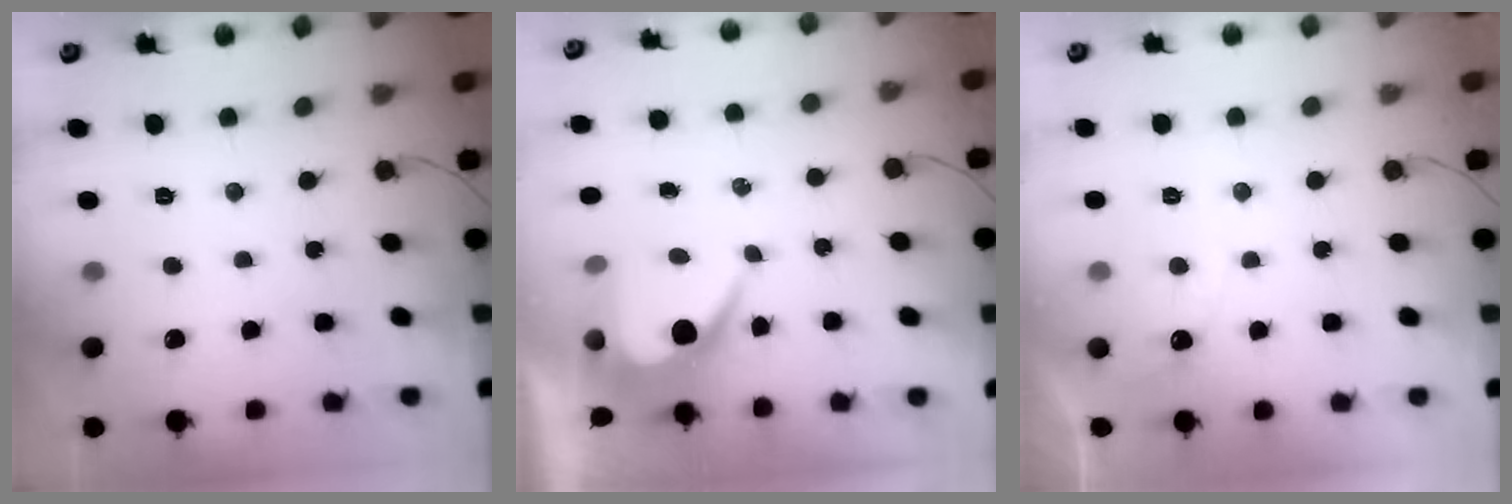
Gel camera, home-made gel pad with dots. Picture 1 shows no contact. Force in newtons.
{"total": 6.4, "press": 6.4, "slide": 0.2}
{"total": 2.3, "press": 2.3, "slide": 0.1}